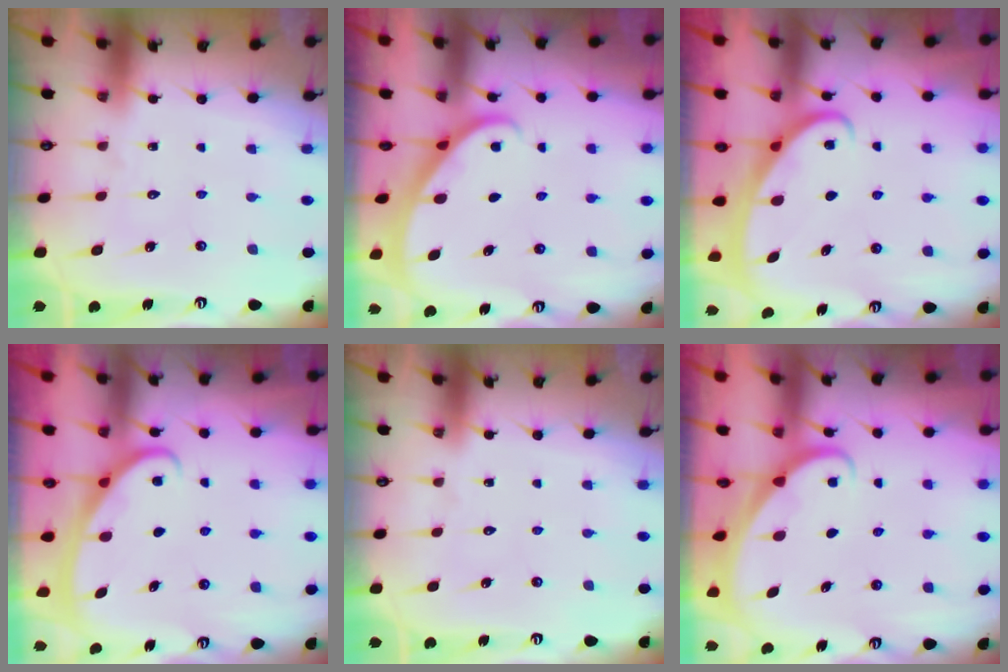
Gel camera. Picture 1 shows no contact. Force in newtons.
{"total": 2.1, "press": 2.1, "slide": 0.2}
{"total": 2.5, "press": 2.5, "slide": 0.3}
{"total": 3.0, "press": 2.9, "slide": 0.4}
{"total": 0.0}
{"total": 1.8, "press": 1.8, "slide": 0.0}